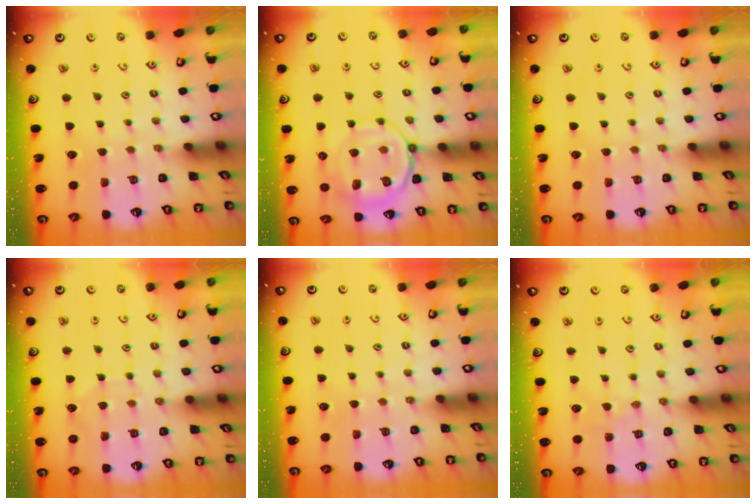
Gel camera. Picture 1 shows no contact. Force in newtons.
{"total": 12.5, "press": 12.5, "slide": 1.2}
{"total": 0.0}
{"total": 4.9, "press": 4.9, "slide": 0.5}
{"total": 0.0}
{"total": 0.0}